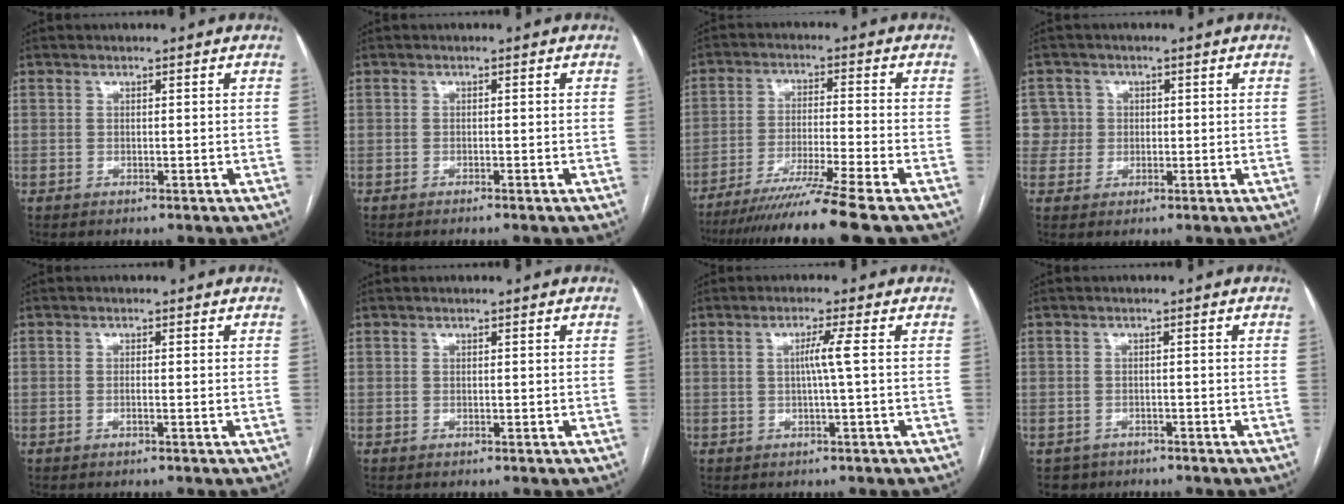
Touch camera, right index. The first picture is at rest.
{"total": 1.0, "force": [-0.9, -0.2, 0.5], "torque": [-0.009, 0.002, -0.013]}
{"total": 12.9, "force": [-10.5, -2.9, 6.9], "torque": [-0.098, -0.038, -0.169]}
{"total": 4.3, "force": [0.6, 4.3, -0.3], "torque": [0.024, 0.015, 0.012]}
{"total": 0.7, "force": [-0.2, 0.0, 0.7], "torque": [-0.015, 0.000, -0.003]}
{"total": 0.0}
{"total": 2.9, "force": [0.1, -0.9, 2.7], "torque": [-0.048, 0.001, 0.002]}
{"total": 2.8, "force": [-1.9, 2.1, -0.3], "torque": [0.003, 0.006, -0.031]}